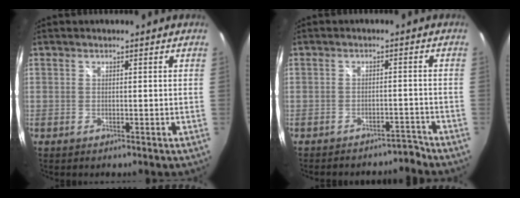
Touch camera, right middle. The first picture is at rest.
{"total": 6.2, "force": [-5.9, 1.6, 0.9], "torque": [-0.015, 0.011, -0.079]}